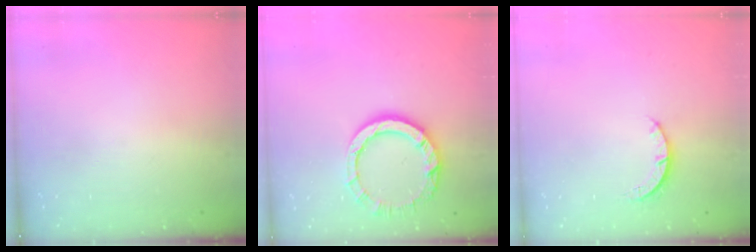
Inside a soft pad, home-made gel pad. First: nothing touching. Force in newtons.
{"total": 10.2, "press": 10.2, "slide": 0.9}
{"total": 2.7, "press": 2.7, "slide": 0.4}